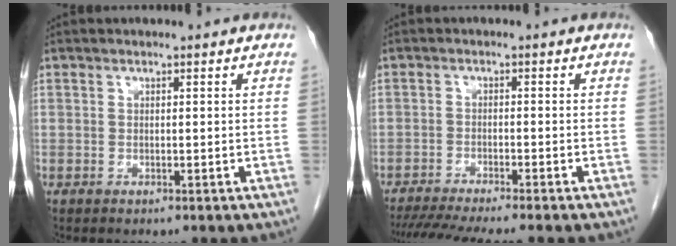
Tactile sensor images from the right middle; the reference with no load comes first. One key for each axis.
{"total": 11.3, "fx": -9.9, "fy": -0.4, "fz": 5.5, "tx": -0.070, "ty": -0.022, "tz": -0.149}